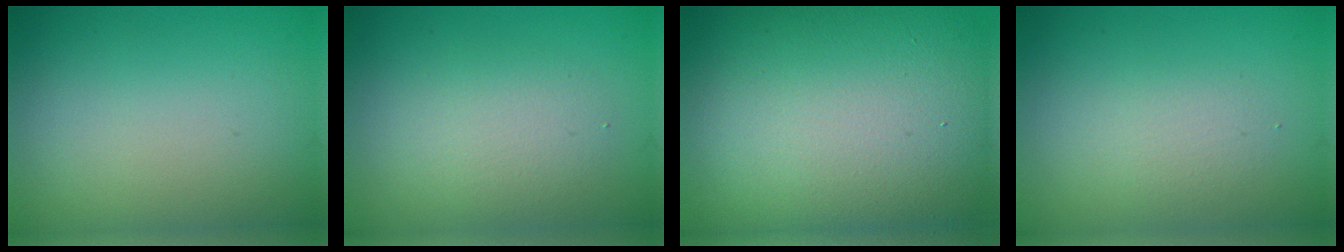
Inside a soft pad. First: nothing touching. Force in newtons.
{"total": 2.8, "press": 2.8, "slide": 0.2}
{"total": 18.6, "press": 18.5, "slide": 1.2}
{"total": 1.6, "press": 1.6, "slide": 0.1}